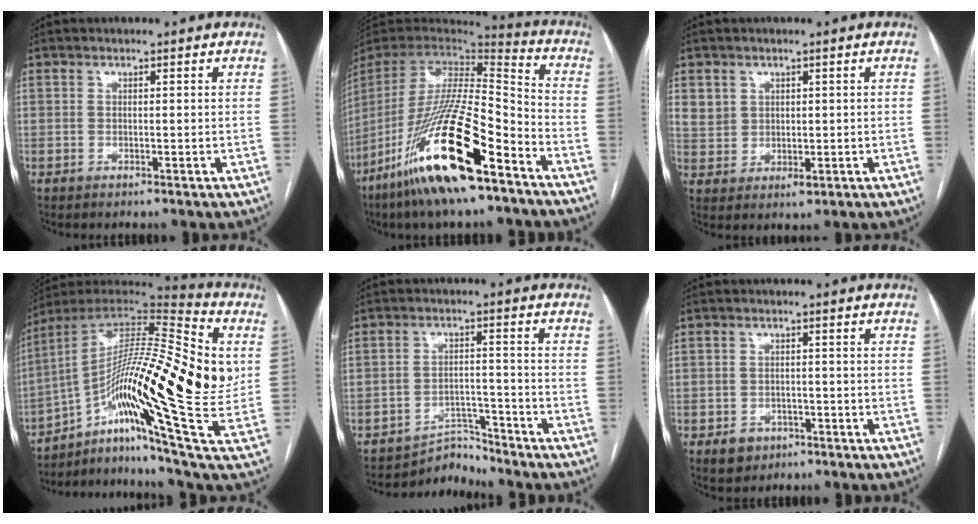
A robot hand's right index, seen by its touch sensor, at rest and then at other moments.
{"total": 24.5, "force": [-14.4, 3.9, 19.5], "torque": [-0.396, -0.054, -0.269]}
{"total": 4.2, "force": [1.7, 3.7, 1.1], "torque": [-0.020, -0.001, 0.041]}
{"total": 28.4, "force": [-0.6, 3.6, 28.1], "torque": [-0.448, 0.020, -0.027]}
{"total": 4.6, "force": [-4.3, 0.7, -1.3], "torque": [0.024, 0.018, -0.067]}
{"total": 3.7, "force": [-1.9, 3.0, 0.9], "torque": [-0.009, 0.008, -0.021]}